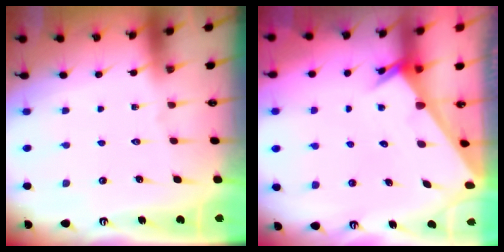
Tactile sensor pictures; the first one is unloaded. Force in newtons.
{"total": 2.0, "press": 2.0, "slide": 0.1}